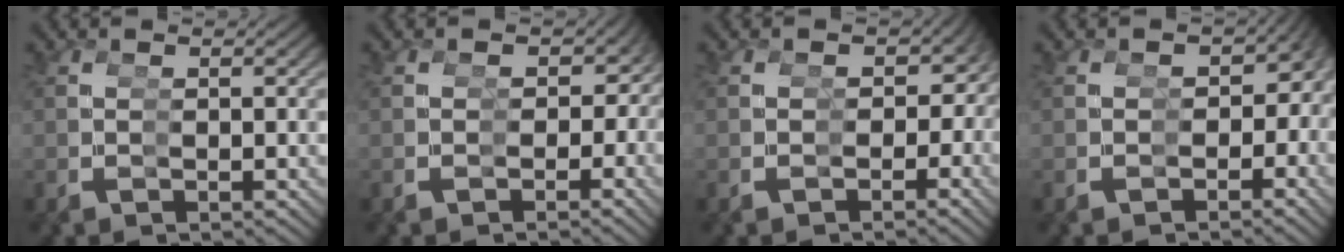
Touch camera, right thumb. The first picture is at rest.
{"total": 4.3, "force": [-0.5, 3.8, 2.0], "torque": [-0.009, -0.023, -0.001]}
{"total": 4.7, "force": [-0.5, 4.1, 2.3], "torque": [-0.013, -0.024, -0.001]}
{"total": 4.8, "force": [-1.1, 3.9, 2.5], "torque": [-0.016, -0.023, -0.010]}